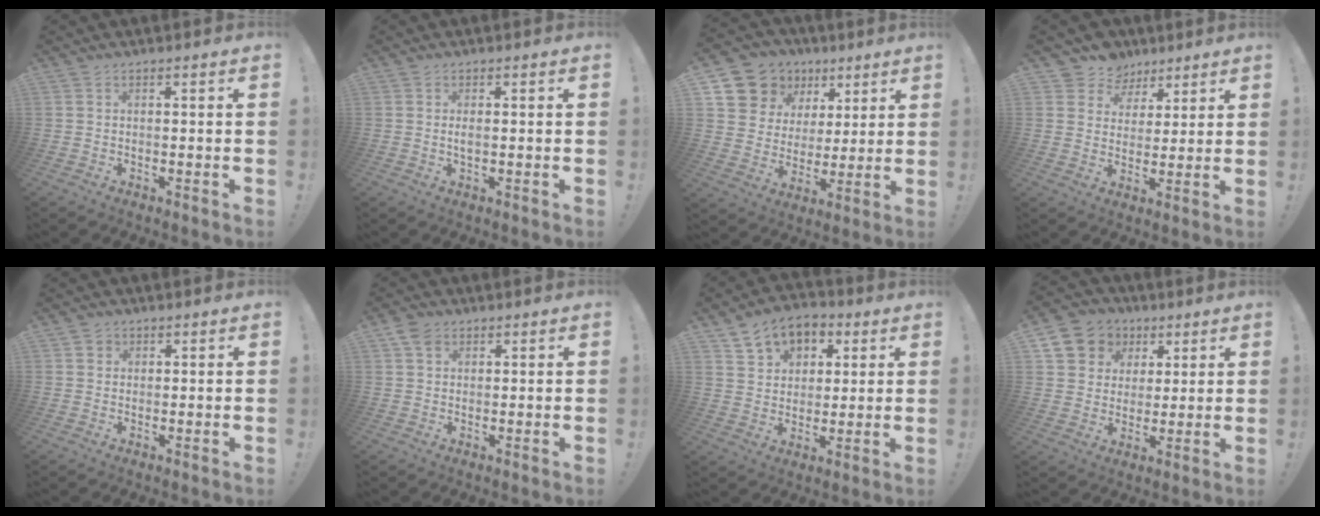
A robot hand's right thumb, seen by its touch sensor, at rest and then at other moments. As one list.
[{"total": 1.5, "force": [-0.2, 0.4, 1.4], "torque": [-0.023, 0.000, -0.005]}, {"total": 12.8, "force": [6.9, 10.3, 3.1], "torque": [-0.056, -0.039, 0.146]}, {"total": 8.1, "force": [4.8, 6.5, 0.7], "torque": [-0.015, -0.033, 0.098]}, {"total": 1.7, "force": [0.9, 1.4, 0.2], "torque": [-0.001, -0.001, 0.015]}, {"total": 4.1, "force": [2.2, 2.9, 2.0], "torque": [-0.033, -0.002, 0.041]}, {"total": 10.1, "force": [5.5, 7.5, 3.9], "torque": [-0.059, -0.029, 0.106]}, {"total": 10.0, "force": [4.2, 8.7, 2.8], "torque": [-0.037, -0.027, 0.085]}]